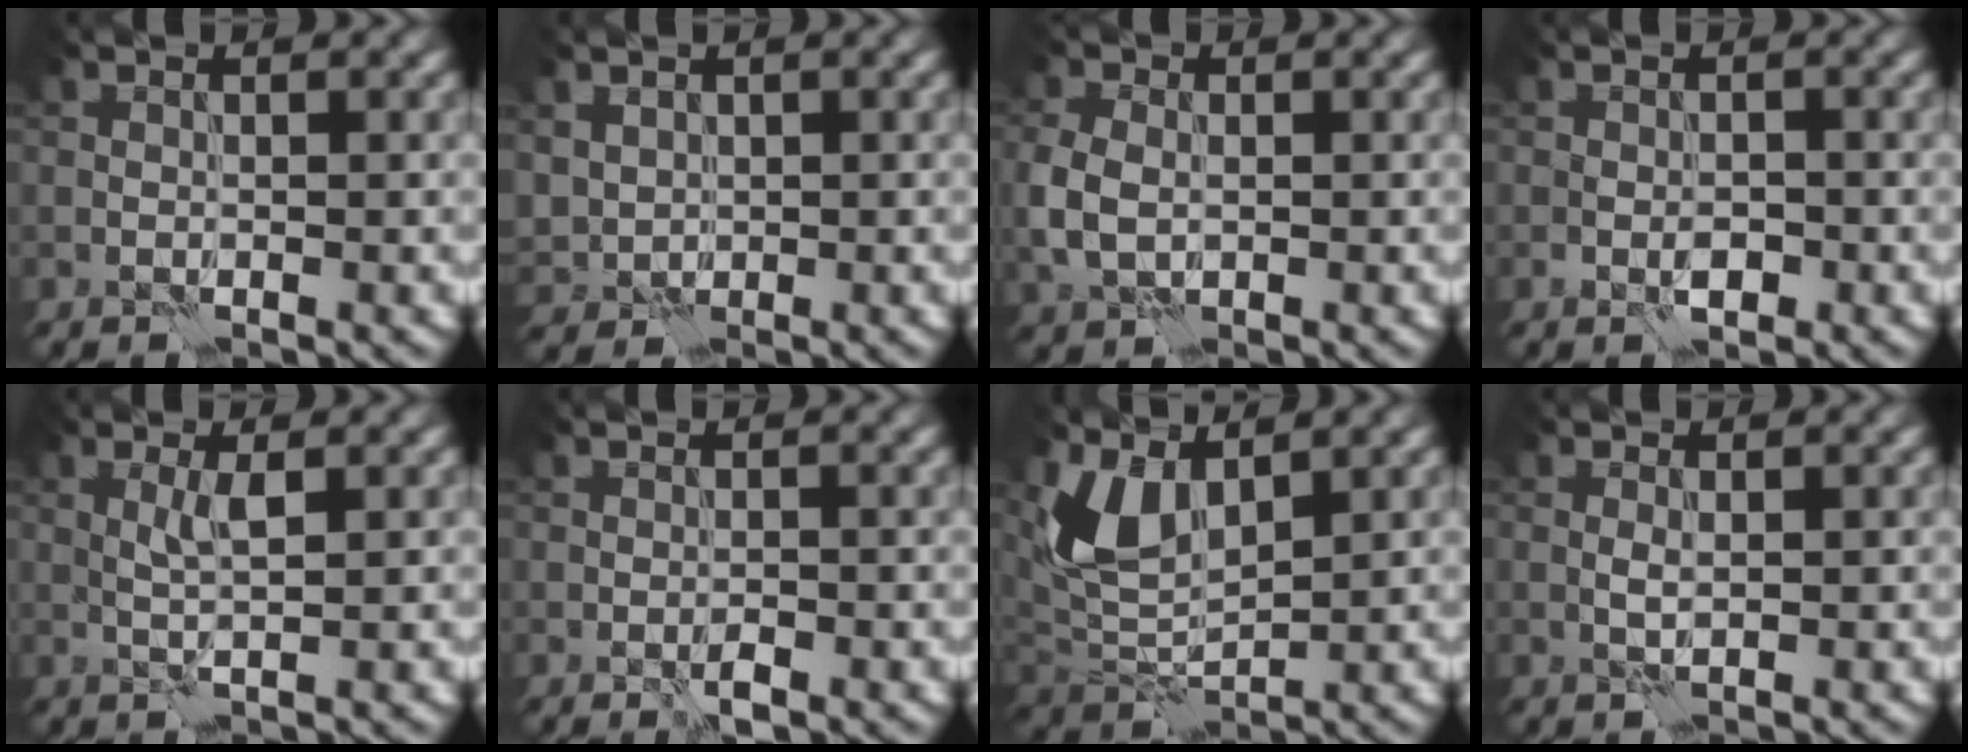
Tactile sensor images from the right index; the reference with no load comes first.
{"total": 2.1, "force": [0.9, 1.7, 0.8], "torque": [-0.026, 0.000, 0.025]}
{"total": 3.8, "force": [-0.4, 2.7, 2.6], "torque": [-0.070, 0.001, -0.011]}
{"total": 1.2, "force": [-0.3, 0.7, 1.0], "torque": [-0.017, 0.001, -0.007]}
{"total": 1.7, "force": [0.7, -0.1, 1.5], "torque": [-0.032, 0.004, 0.012]}
{"total": 1.1, "force": [-0.7, 0.3, 0.9], "torque": [-0.017, 0.000, -0.013]}
{"total": 4.7, "force": [2.4, 2.3, 3.2], "torque": [-0.075, -0.007, 0.051]}
{"total": 0.8, "force": [0.2, 0.2, 0.7], "torque": [-0.017, 0.002, 0.003]}